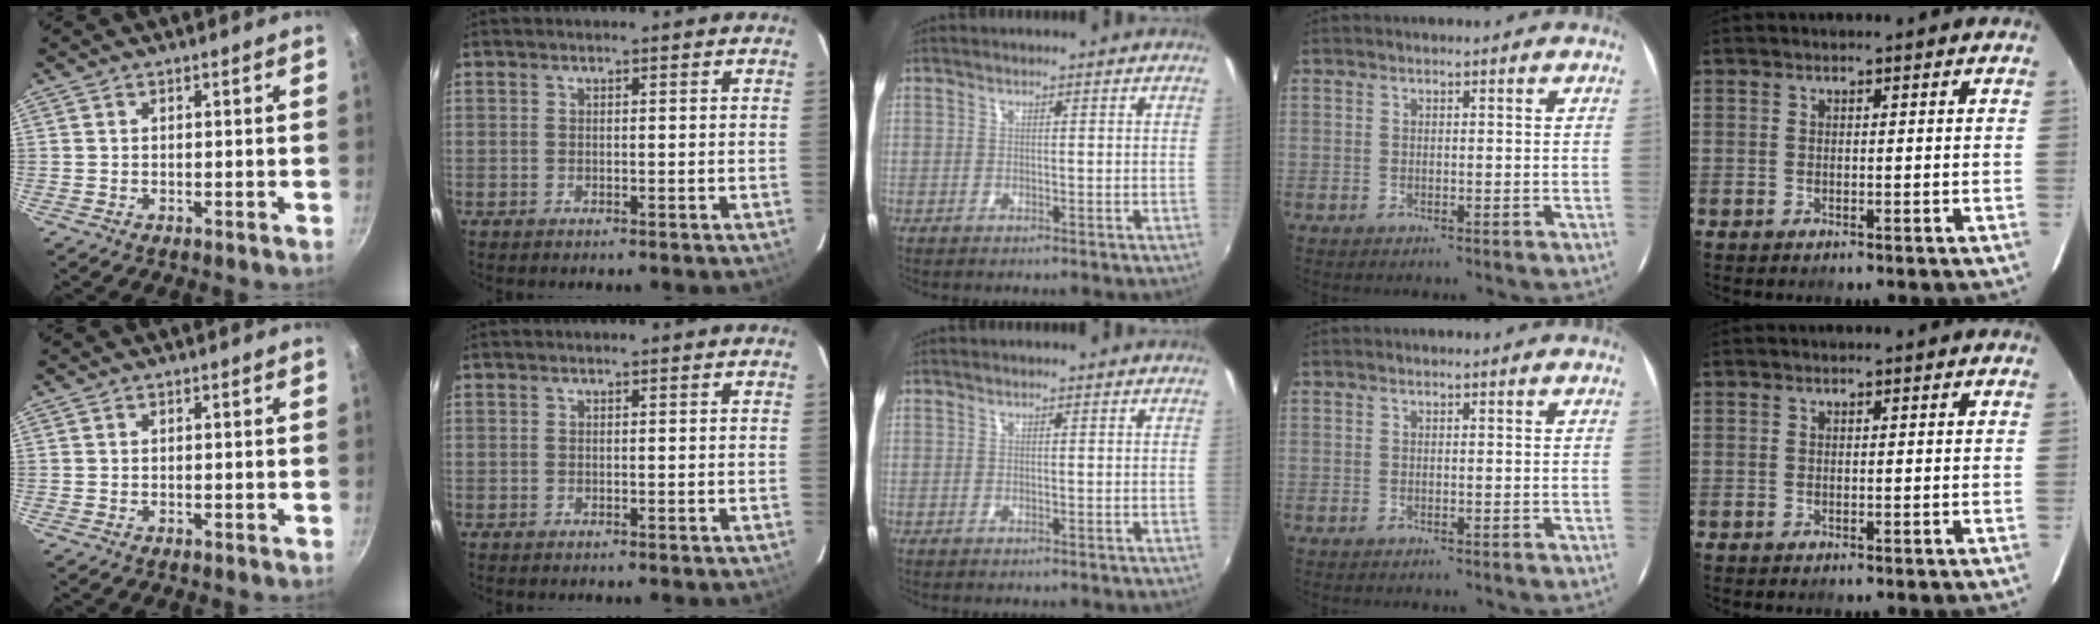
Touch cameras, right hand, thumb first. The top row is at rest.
{}